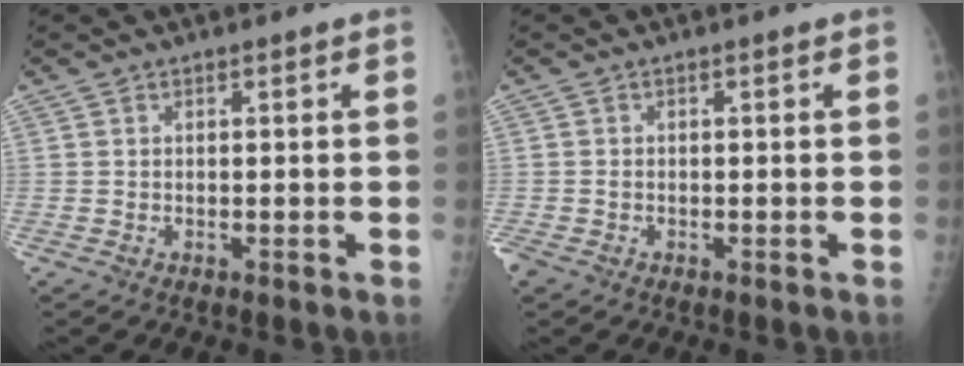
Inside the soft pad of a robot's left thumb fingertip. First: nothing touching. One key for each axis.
{"total": 1.7, "fx": -0.8, "fy": 1.3, "fz": 0.9, "tx": -0.023, "ty": -0.002, "tz": -0.014}